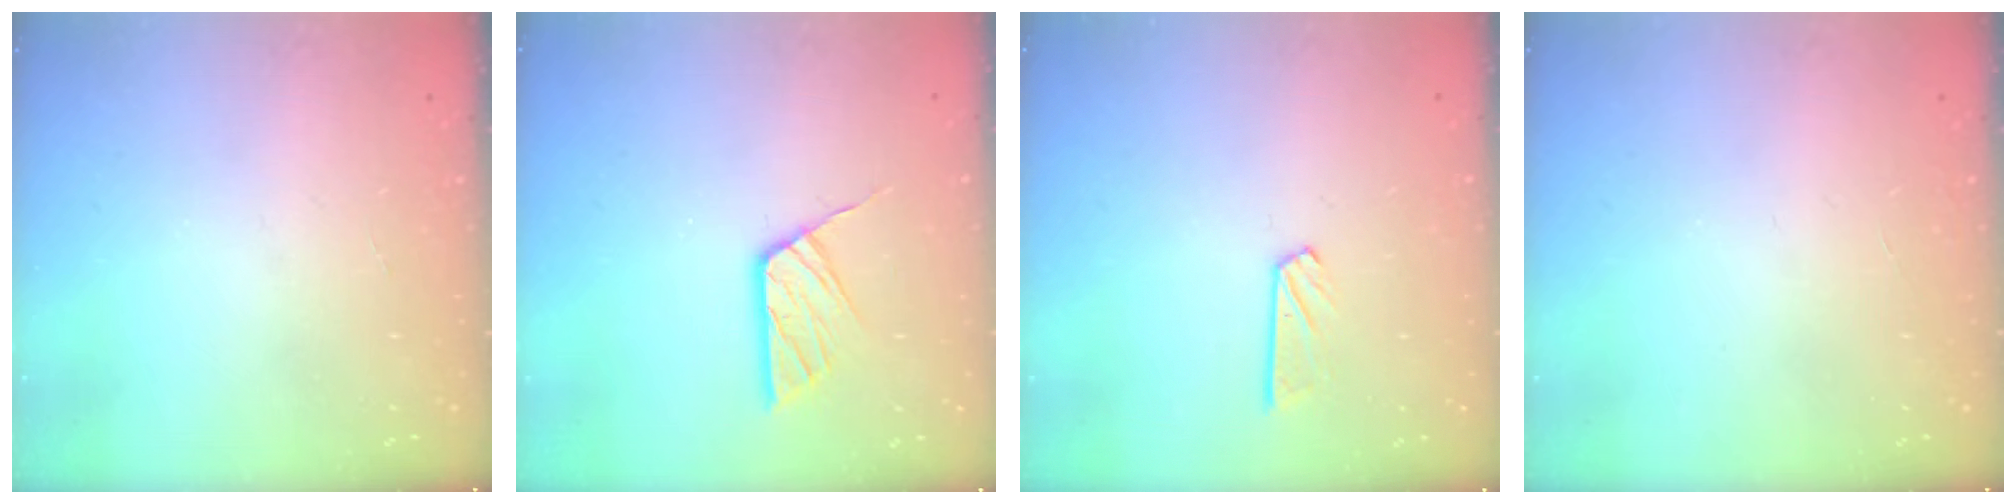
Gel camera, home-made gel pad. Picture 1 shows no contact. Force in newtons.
{"total": 9.9, "press": 9.9, "slide": 0.8}
{"total": 3.9, "press": 3.9, "slide": 0.3}
{"total": 0.0}